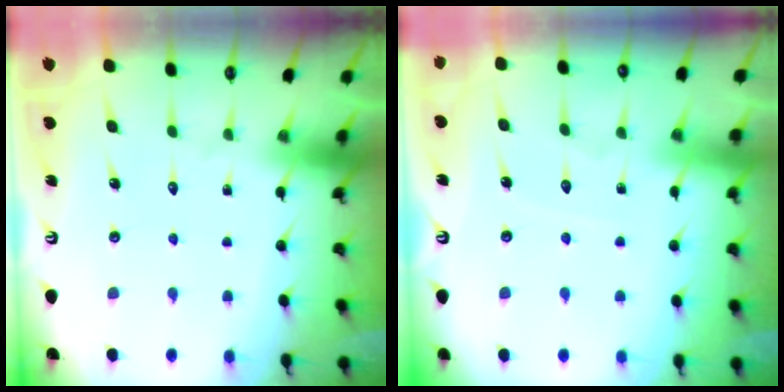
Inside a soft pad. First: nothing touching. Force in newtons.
{"total": 3.6, "press": 3.5, "slide": 0.4}